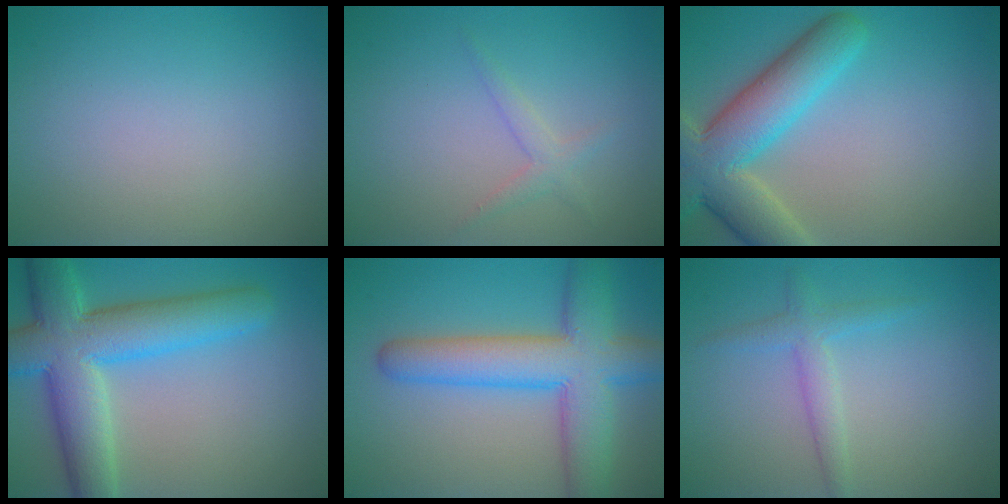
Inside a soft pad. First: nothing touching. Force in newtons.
{"total": 1.4, "press": 1.4, "slide": 0.1}
{"total": 8.4, "press": 8.4, "slide": 0.6}
{"total": 9.3, "press": 9.3, "slide": 0.4}
{"total": 8.5, "press": 8.4, "slide": 0.4}
{"total": 2.3, "press": 2.3, "slide": 0.1}